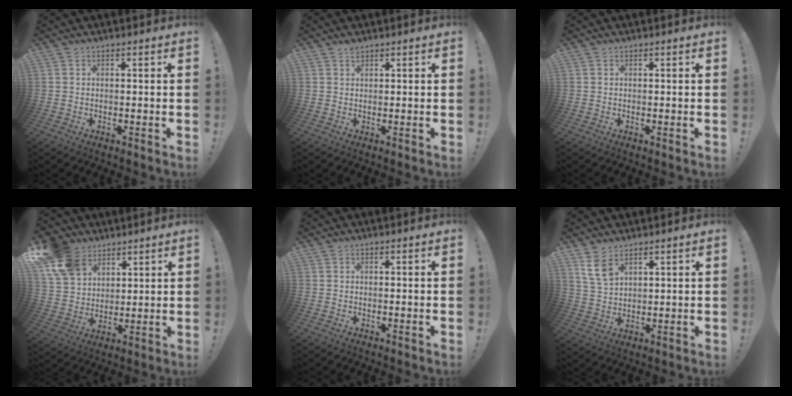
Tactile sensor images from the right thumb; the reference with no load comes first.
{"total": 1.3, "force": [1.1, 0.4, 0.5], "torque": [-0.004, -0.004, 0.020]}
{"total": 0.0}
{"total": 13.4, "force": [8.2, 9.2, 5.2], "torque": [-0.094, -0.046, 0.164]}
{"total": 0.0}
{"total": 7.1, "force": [4.5, 3.8, 3.8], "torque": [-0.067, -0.020, 0.088]}